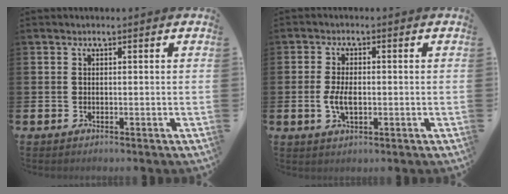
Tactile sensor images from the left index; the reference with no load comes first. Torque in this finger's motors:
{"motor_torque": [1.00, 0.34, 0.14, 0.14]}